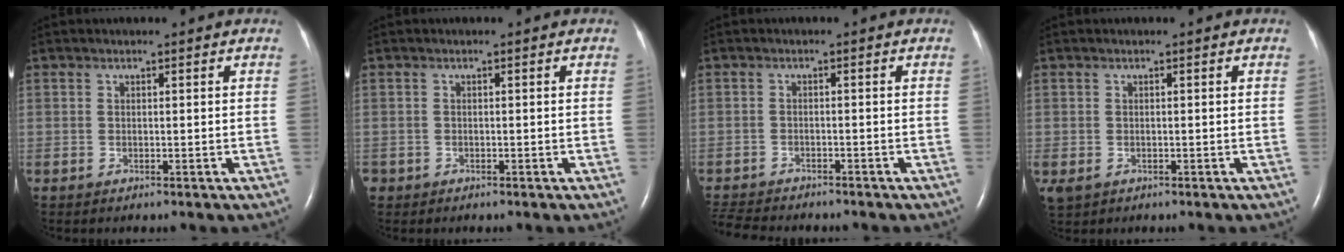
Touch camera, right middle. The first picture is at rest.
{"total": 0.7, "force": [-0.4, 0.6, 0.1], "torque": [-0.007, 0.003, -0.007]}
{"total": 7.4, "force": [-6.8, 1.4, 2.5], "torque": [-0.044, -0.012, -0.105]}
{"total": 2.2, "force": [-0.8, 1.6, 1.2], "torque": [-0.030, -0.005, -0.004]}